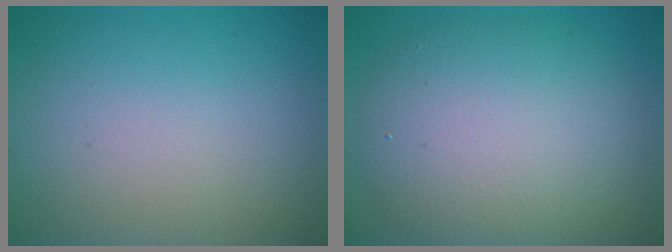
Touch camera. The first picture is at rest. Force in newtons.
{"total": 8.1, "press": 8.1, "slide": 0.4}